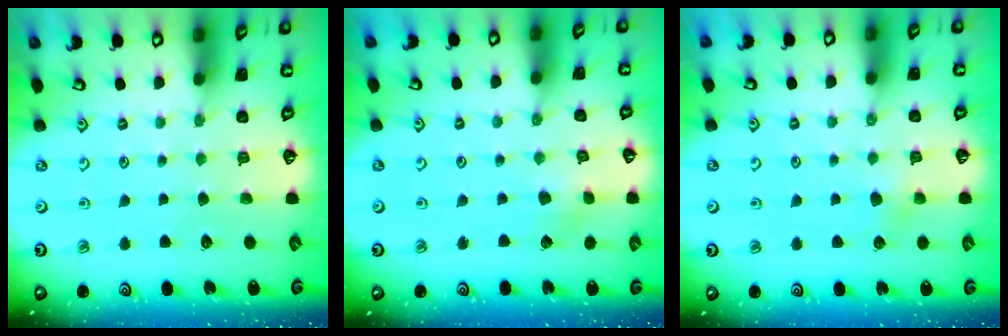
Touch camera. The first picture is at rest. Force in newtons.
{"total": 2.4, "press": 2.3, "slide": 0.6}
{"total": 2.9, "press": 2.9, "slide": 0.3}